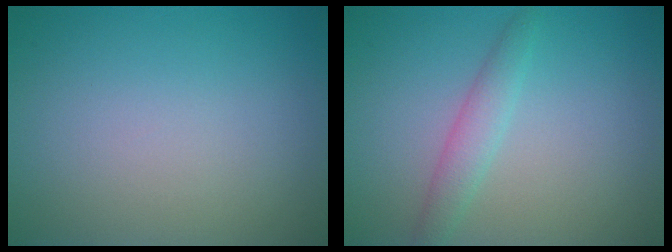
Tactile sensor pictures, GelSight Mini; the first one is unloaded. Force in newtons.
{"total": 2.0, "press": 2.0, "slide": 0.1}